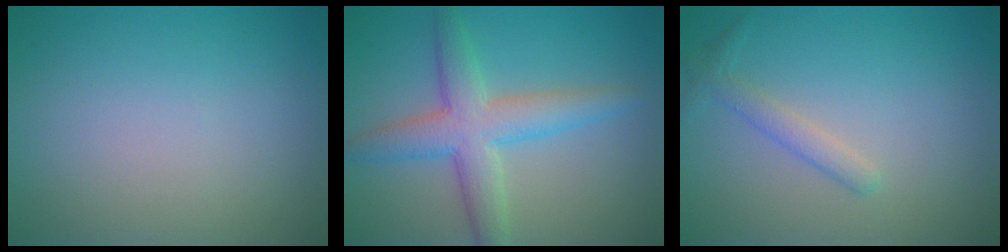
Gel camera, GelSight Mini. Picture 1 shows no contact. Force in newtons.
{"total": 5.2, "press": 5.2, "slide": 0.2}
{"total": 1.7, "press": 1.7, "slide": 0.1}